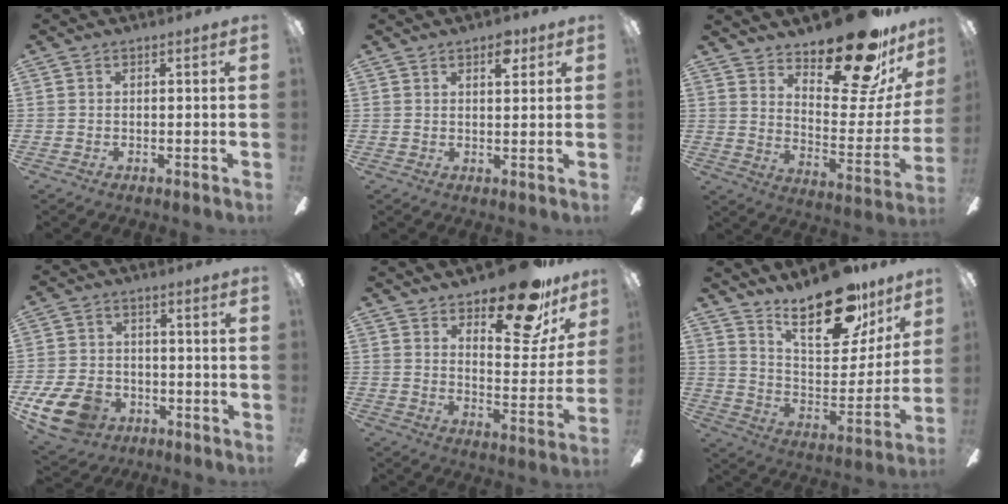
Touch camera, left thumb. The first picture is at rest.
{"total": 4.4, "force": [3.0, 1.9, 2.5], "torque": [-0.016, -0.014, 0.046]}
{"total": 22.2, "force": [17.2, 7.3, 12.1], "torque": [-0.152, -0.123, 0.282]}
{"total": 12.0, "force": [-6.2, 7.9, 6.5], "torque": [-0.155, 0.036, -0.114]}
{"total": 19.5, "force": [14.6, 7.1, 10.9], "torque": [-0.150, -0.096, 0.242]}
{"total": 22.5, "force": [16.5, 8.8, 12.5], "torque": [-0.192, -0.107, 0.283]}